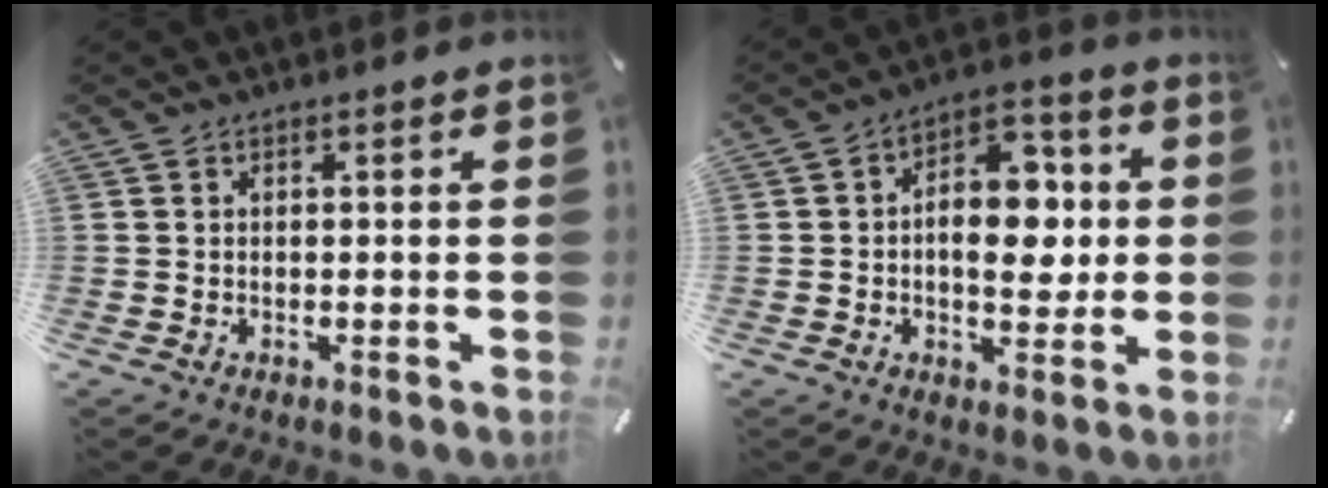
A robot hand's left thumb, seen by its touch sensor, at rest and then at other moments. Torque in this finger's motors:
{"motor_torque": [0.30, 0.87, 0.54, -0.30, 0.13]}